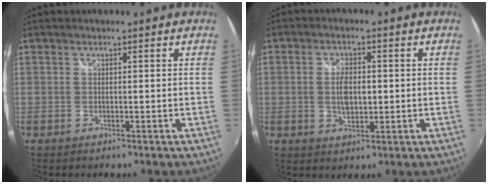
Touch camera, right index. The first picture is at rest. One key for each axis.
{"total": 5.2, "fx": 0.0, "fy": 2.6, "fz": 4.5, "tx": -0.084, "ty": 0.001, "tz": 0.000}